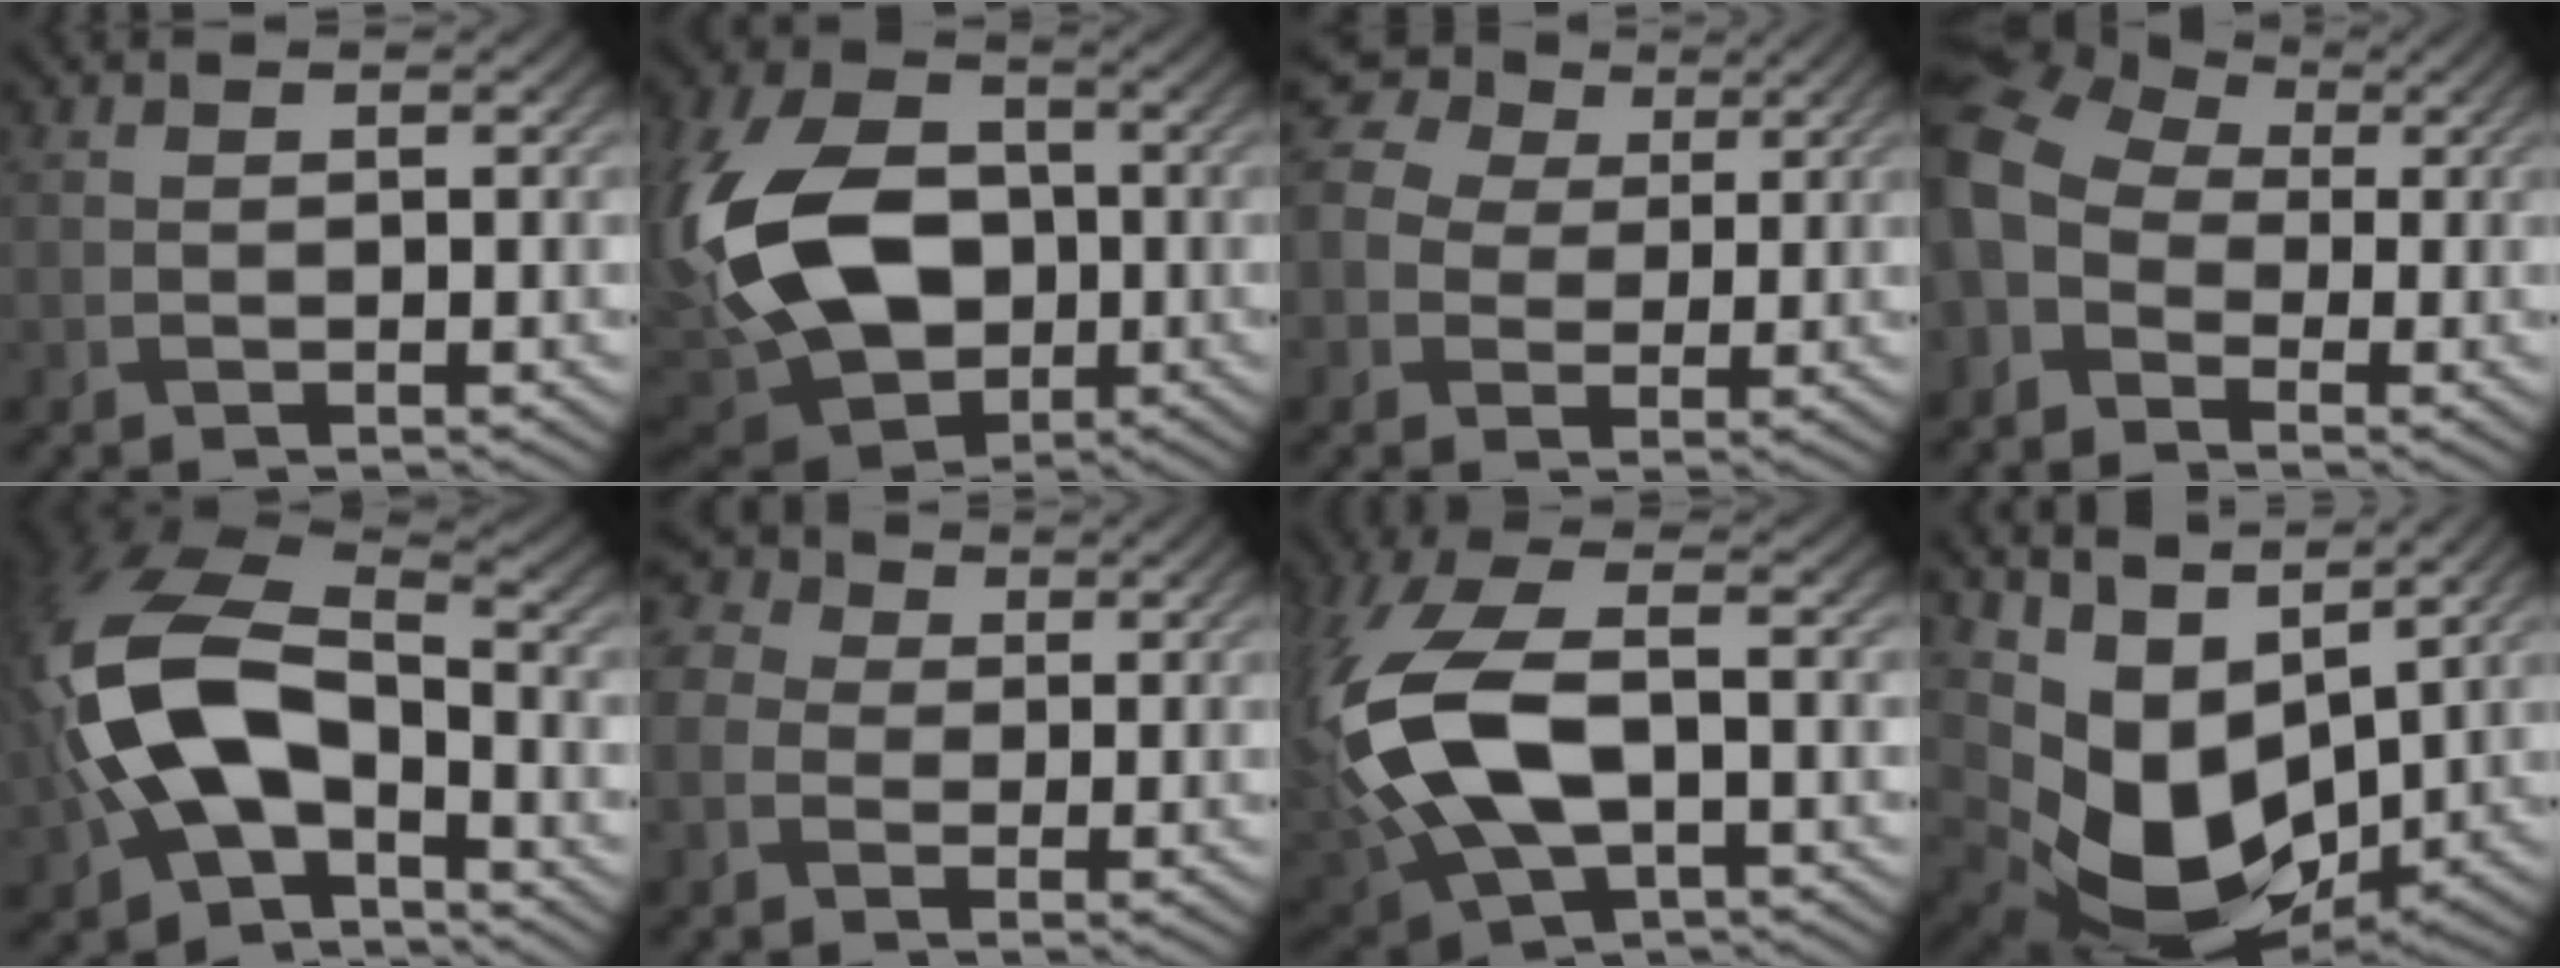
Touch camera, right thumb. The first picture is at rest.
{"total": 17.7, "force": [-2.3, 12.2, 12.5], "torque": [-0.301, 0.001, -0.062]}
{"total": 8.5, "force": [1.8, 7.3, 4.1], "torque": [-0.123, 0.028, 0.022]}
{"total": 10.5, "force": [-1.9, 8.3, 6.2], "torque": [-0.171, -0.019, -0.041]}
{"total": 15.2, "force": [-3.6, 8.9, 11.8], "torque": [-0.281, -0.008, -0.076]}
{"total": 5.5, "force": [-0.6, 4.7, 2.8], "torque": [-0.105, 0.007, -0.020]}
{"total": 14.9, "force": [-0.3, 7.9, 12.6], "torque": [-0.322, -0.002, -0.005]}
{"total": 12.4, "force": [2.5, 8.5, 8.7], "torque": [-0.195, -0.025, 0.059]}